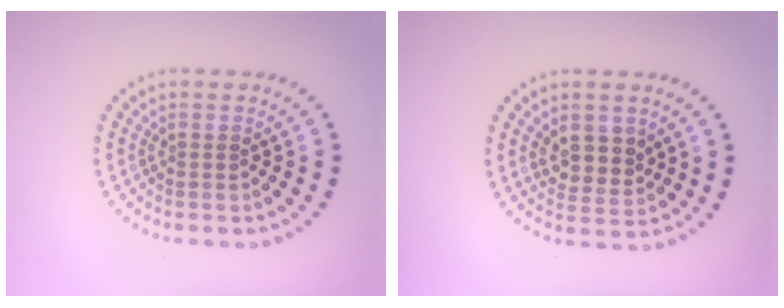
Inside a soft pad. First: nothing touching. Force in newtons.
{"total": 3.0, "press": 2.8, "slide": 1.1}